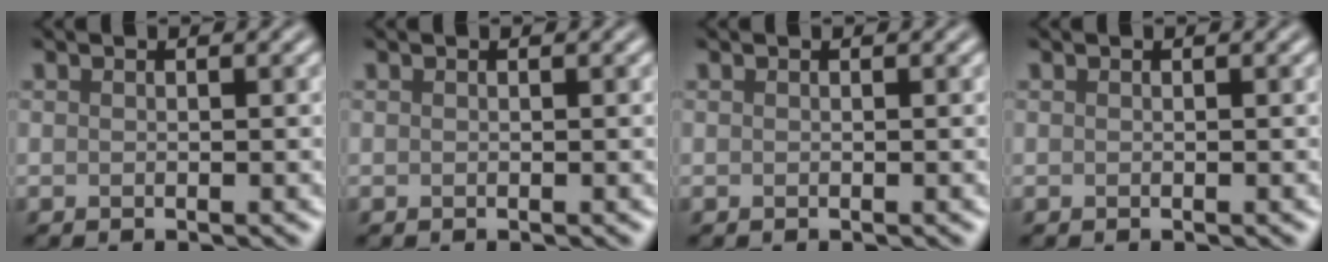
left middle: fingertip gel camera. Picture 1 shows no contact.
{"total": 0.0}
{"total": 0.0}
{"total": 0.0}